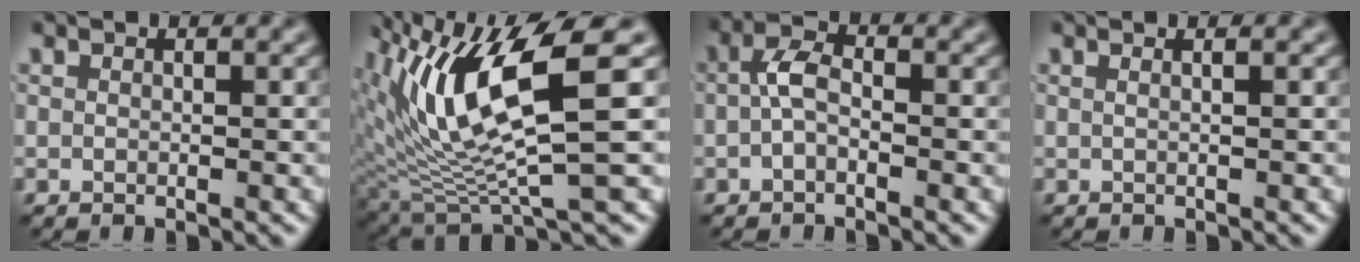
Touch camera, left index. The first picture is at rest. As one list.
[{"total": 11.0, "force": [3.6, 2.8, 10.1], "torque": [-0.193, -0.002, 0.074]}, {"total": 2.4, "force": [-0.5, 1.3, 2.0], "torque": [-0.044, 0.010, -0.017]}, {"total": 2.1, "force": [0.8, 1.0, 1.6], "torque": [0.000, 0.000, -0.017]}]